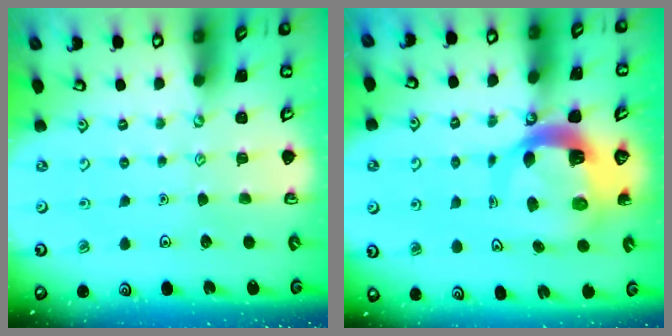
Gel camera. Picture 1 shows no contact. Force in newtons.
{"total": 8.4, "press": 8.3, "slide": 0.9}